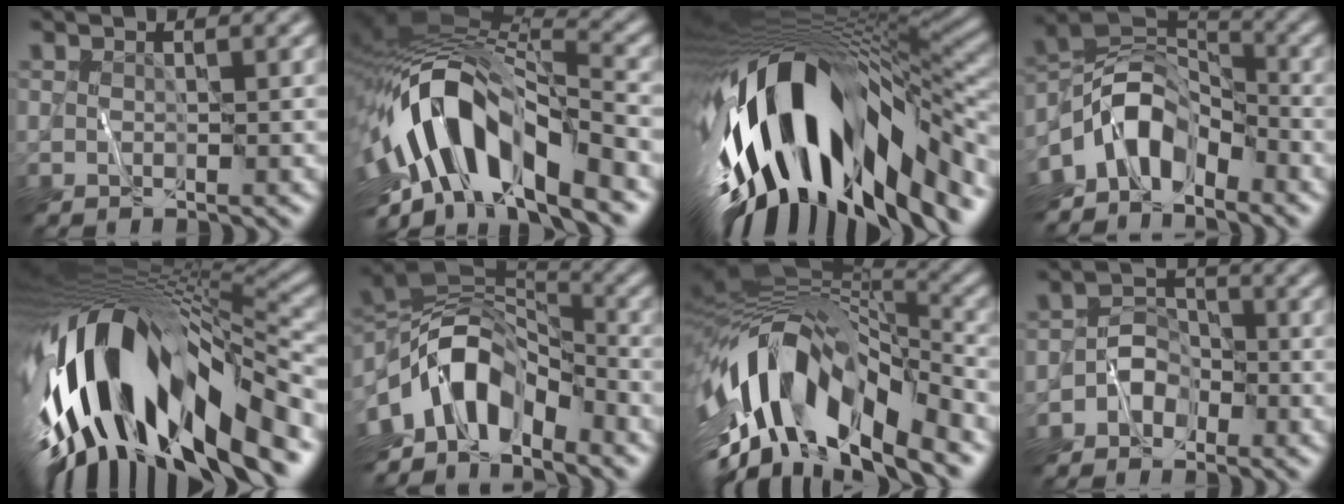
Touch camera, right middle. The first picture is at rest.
{"total": 13.5, "force": [-4.8, 5.6, 11.3], "torque": [-0.198, 0.007, -0.086]}
{"total": 17.9, "force": [-4.0, 8.2, 15.4], "torque": [-0.284, -0.040, -0.047]}
{"total": 7.1, "force": [-4.3, 3.9, 4.2], "torque": [-0.055, 0.010, -0.092]}
{"total": 16.7, "force": [-3.8, 6.2, 15.1], "torque": [-0.264, -0.004, -0.052]}
{"total": 9.8, "force": [-4.9, 5.2, 6.7], "torque": [-0.104, 0.010, -0.098]}
{"total": 13.6, "force": [-4.7, 6.4, 11.0], "torque": [-0.209, 0.013, -0.077]}
{"total": 2.4, "force": [-1.3, 1.9, 0.8], "torque": [-0.002, 0.009, -0.028]}